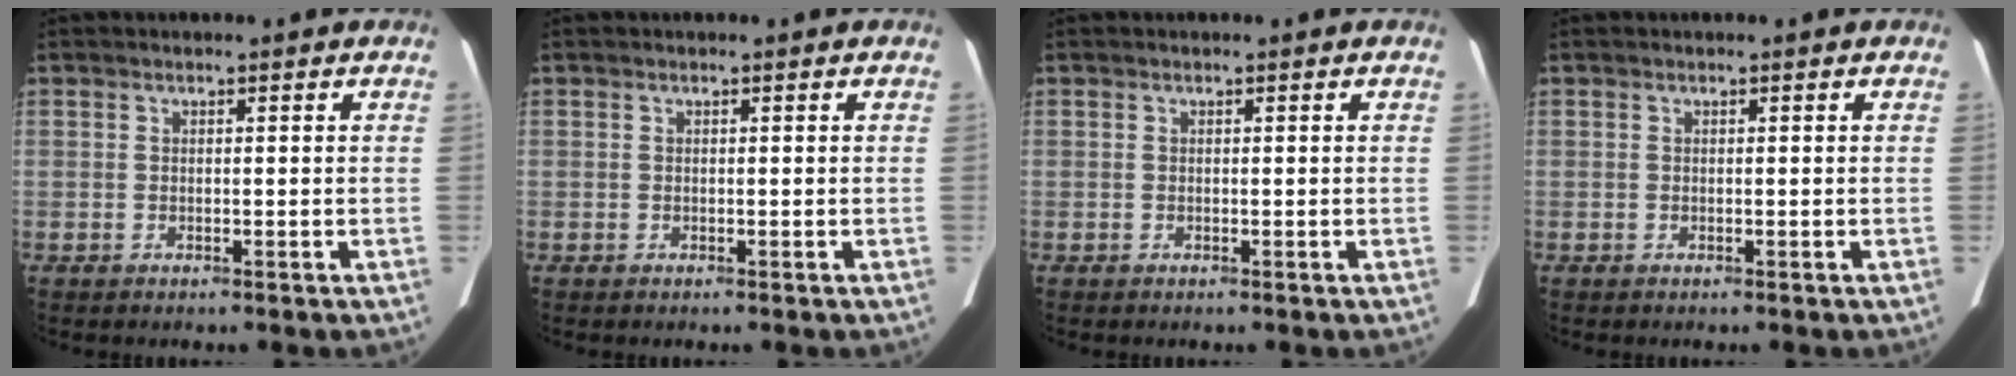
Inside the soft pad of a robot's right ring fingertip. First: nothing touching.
{"total": 0.0}
{"total": 0.0}
{"total": 0.0}